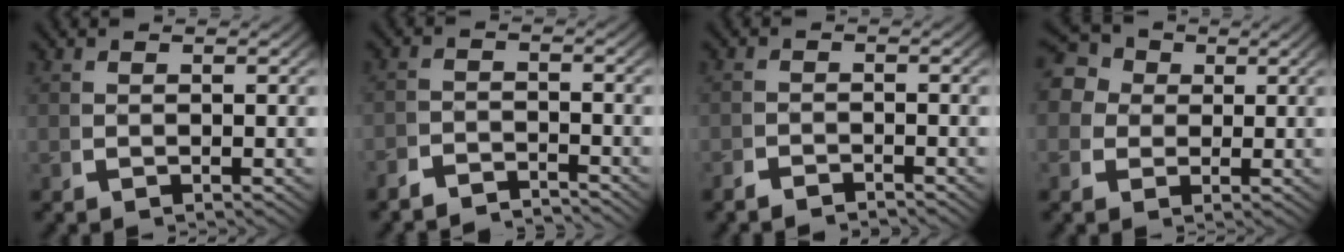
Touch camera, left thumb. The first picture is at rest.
{"total": 3.4, "force": [-3.3, 0.7, 0.2], "torque": [0.003, -0.013, -0.062]}
{"total": 1.9, "force": [-1.8, 0.4, 0.1], "torque": [-0.001, -0.009, -0.035]}
{"total": 8.2, "force": [2.8, 6.6, 3.9], "torque": [-0.081, 0.004, 0.031]}